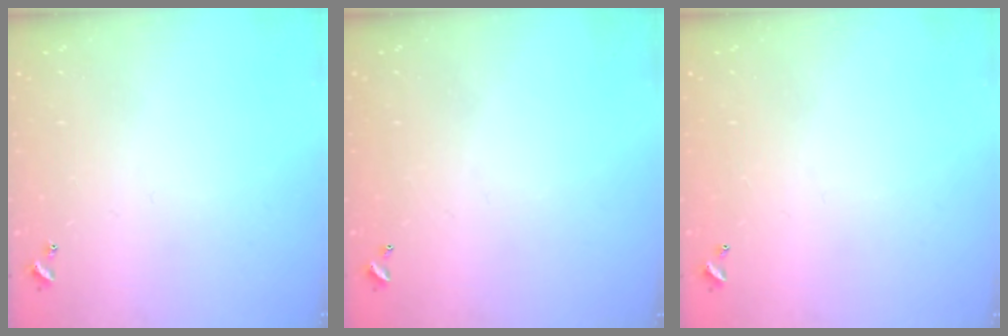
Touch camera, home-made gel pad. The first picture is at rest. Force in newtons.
{"total": 2.8, "press": 2.8, "slide": 0.1}
{"total": 2.8, "press": 2.8, "slide": 0.1}